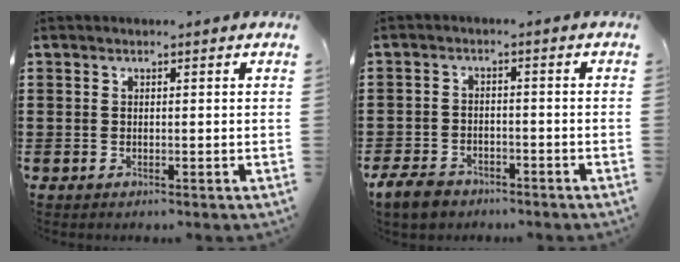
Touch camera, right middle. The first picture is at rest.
{"total": 3.8, "force": [-3.2, 1.5, 1.3], "torque": [-0.040, 0.002, -0.069]}